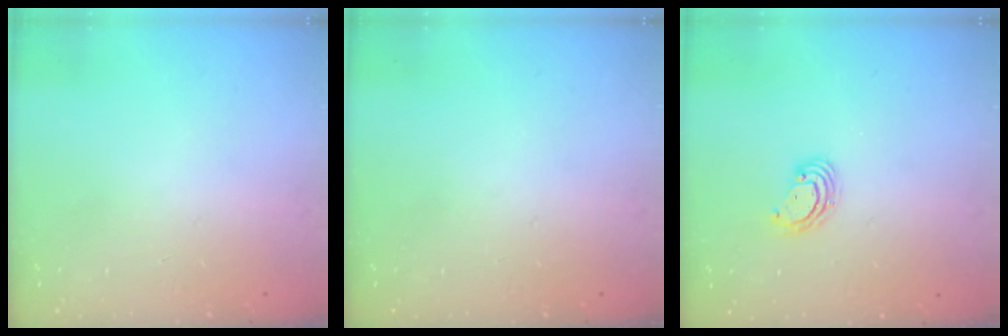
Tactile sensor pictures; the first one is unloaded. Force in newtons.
{"total": 0.0}
{"total": 3.8, "press": 3.8, "slide": 0.1}